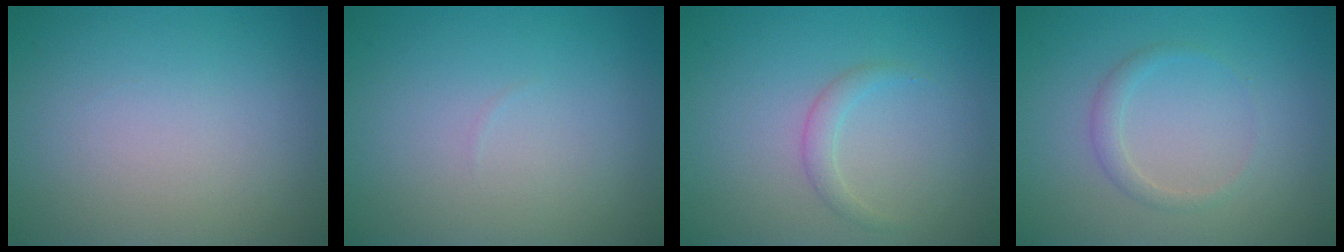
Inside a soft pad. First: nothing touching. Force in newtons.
{"total": 0.0}
{"total": 1.2, "press": 1.2, "slide": 0.1}
{"total": 1.4, "press": 1.4, "slide": 0.1}